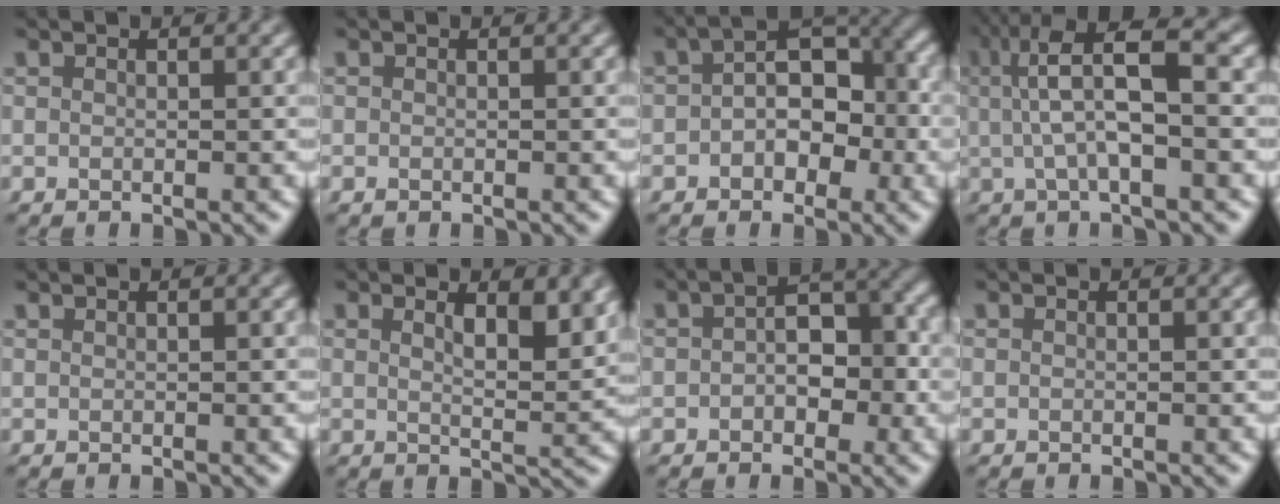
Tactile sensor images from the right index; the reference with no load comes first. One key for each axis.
{"total": 0.0}
{"total": 5.7, "fx": -0.5, "fy": 4.3, "fz": 3.8, "tx": -0.051, "ty": 0.009, "tz": -0.017}
{"total": 8.2, "fx": 2.0, "fy": 3.4, "fz": 7.2, "tx": -0.117, "ty": 0.019, "tz": 0.022}
{"total": 0.0}
{"total": 2.8, "fx": 1.9, "fy": 0.1, "fz": 2.1, "tx": -0.030, "ty": -0.007, "tz": 0.031}
{"total": 4.0, "fx": -0.6, "fy": 2.9, "fz": 2.8, "tx": -0.031, "ty": 0.000, "tz": -0.013}
{"total": 0.0}